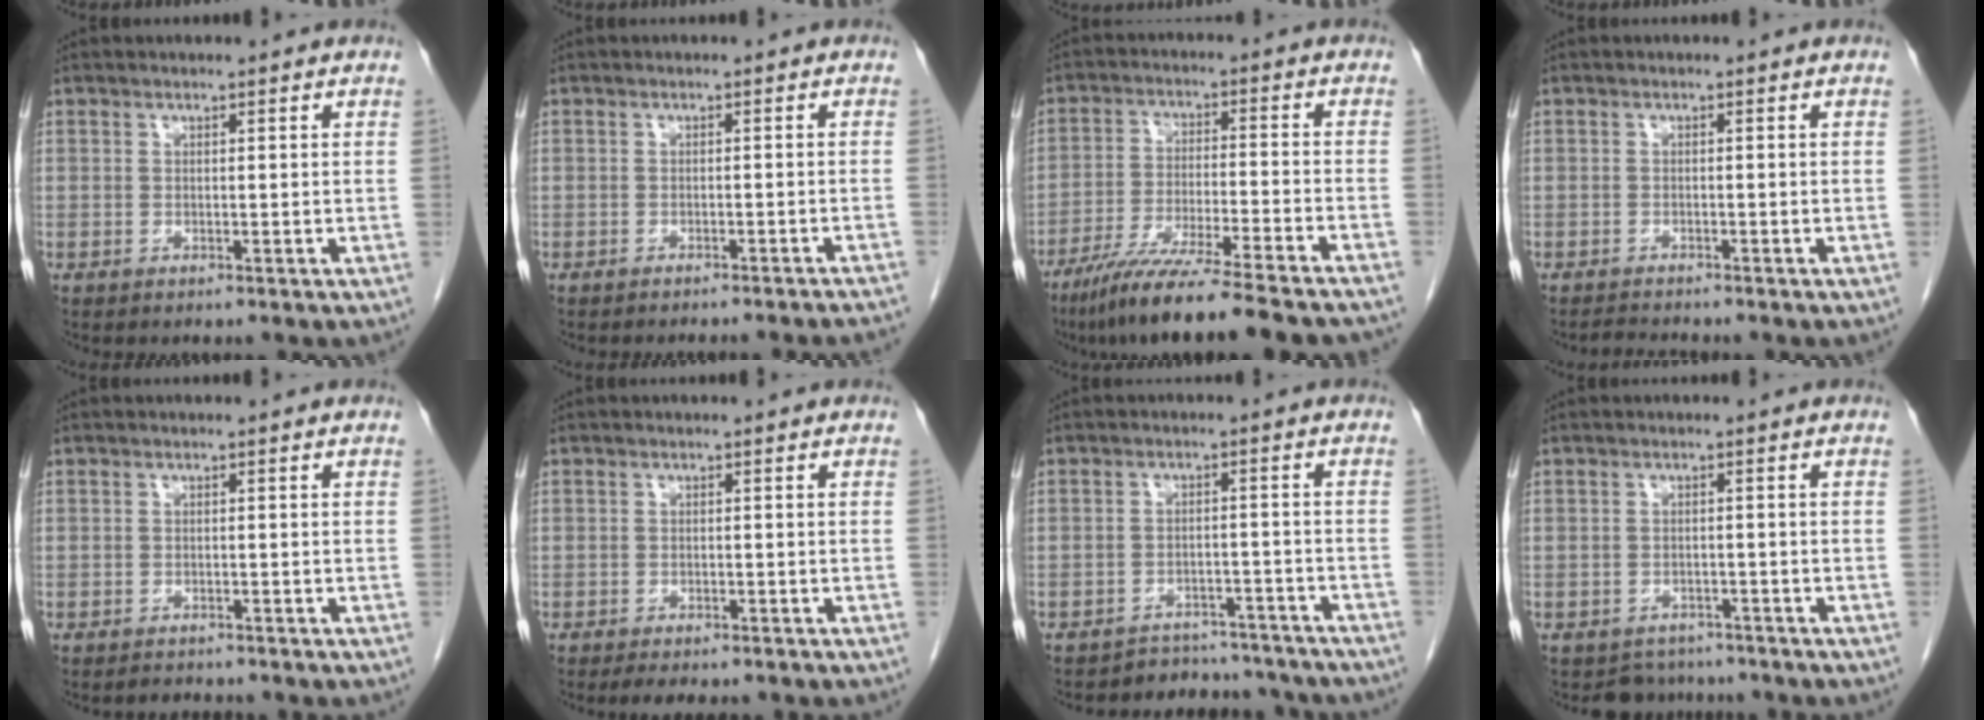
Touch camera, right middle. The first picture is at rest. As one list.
[{"total": 9.1, "force": [-8.6, -0.6, 2.8], "torque": [-0.017, -0.011, -0.093]}, {"total": 18.0, "force": [-15.1, 0.0, 9.8], "torque": [-0.144, -0.042, -0.237]}, {"total": 1.6, "force": [-1.6, -0.2, 0.1], "torque": [-0.009, -0.010, -0.027]}, {"total": 1.3, "force": [-1.2, 0.4, 0.1], "torque": [-0.005, -0.003, -0.016]}, {"total": 3.8, "force": [-3.1, 1.4, 1.8], "torque": [-0.024, -0.007, -0.038]}, {"total": 9.4, "force": [-8.8, 3.1, 0.2], "torque": [0.012, 0.024, -0.101]}, {"total": 3.7, "force": [-3.2, 1.8, -0.6], "torque": [0.008, 0.007, -0.047]}]